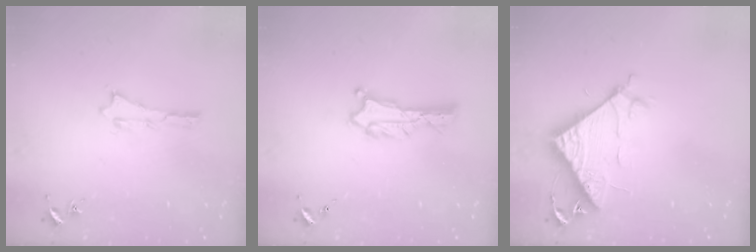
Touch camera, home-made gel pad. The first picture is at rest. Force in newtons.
{"total": 0.7, "press": 0.7, "slide": 0.1}
{"total": 7.8, "press": 7.8, "slide": 0.7}